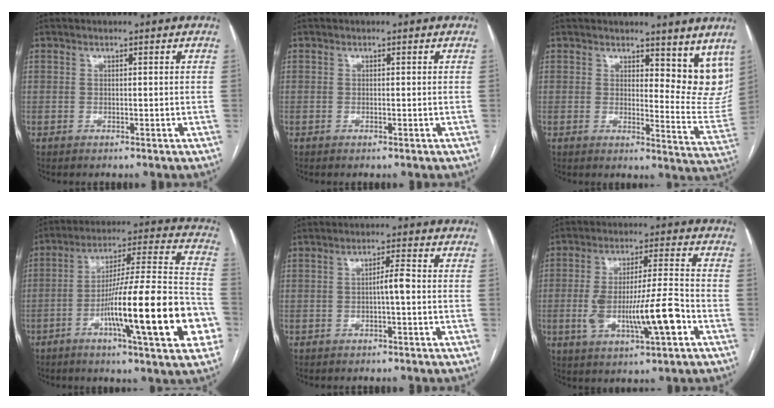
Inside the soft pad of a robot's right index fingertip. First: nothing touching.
{"total": 0.0}
{"total": 10.7, "force": [8.6, 4.1, 5.0], "torque": [-0.035, -0.034, 0.088]}
{"total": 23.0, "force": [-7.9, 1.5, 21.5], "torque": [-0.293, 0.003, -0.119]}
{"total": 2.7, "force": [-0.5, 0.2, 2.6], "torque": [-0.041, 0.004, -0.009]}
{"total": 12.4, "force": [-3.6, 1.5, 11.7], "torque": [-0.218, 0.006, -0.053]}